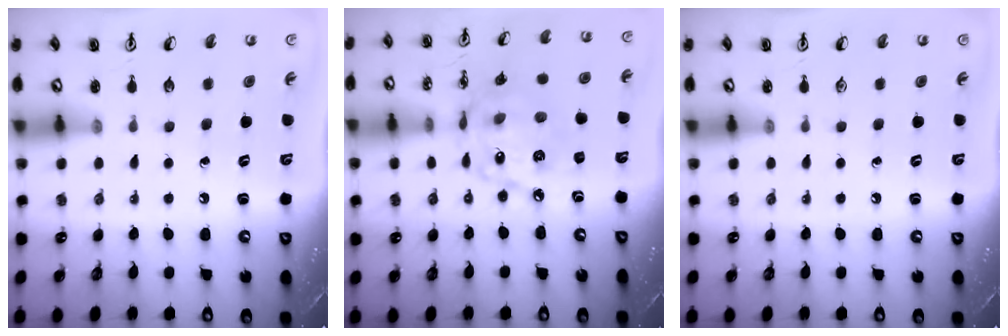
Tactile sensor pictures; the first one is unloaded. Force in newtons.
{"total": 16.2, "press": 16.2, "slide": 1.2}
{"total": 0.0}